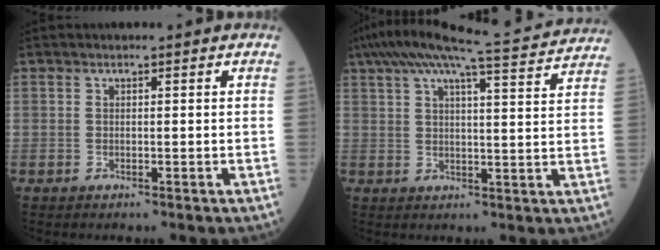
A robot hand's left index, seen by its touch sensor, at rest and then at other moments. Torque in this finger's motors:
{"motor_torque": [1.07, -1.07, 0.35, 0.11]}